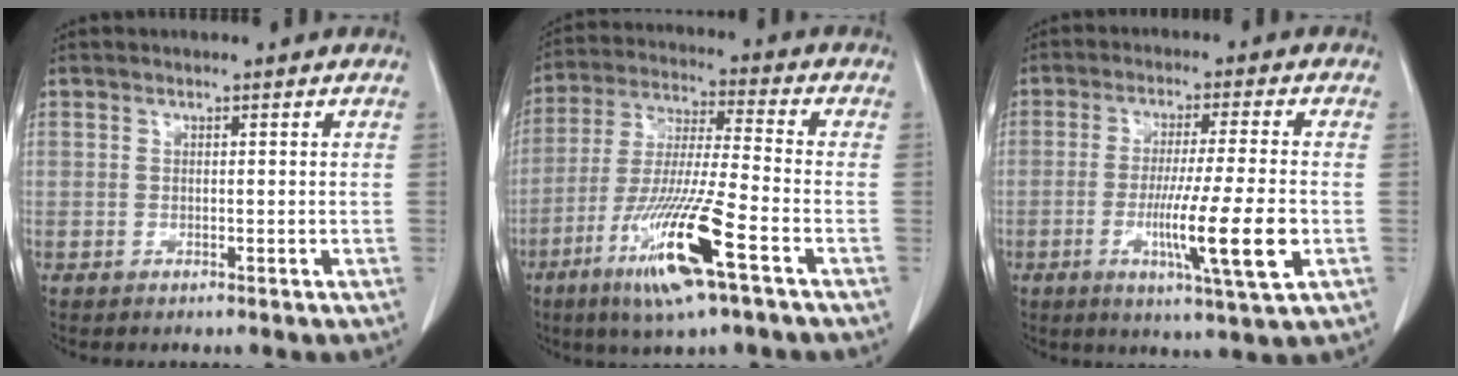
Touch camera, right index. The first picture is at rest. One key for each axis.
{"total": 14.9, "fx": -7.2, "fy": 0.4, "fz": 13.1, "tx": -0.267, "ty": -0.028, "tz": -0.131}
{"total": 11.1, "fx": -3.0, "fy": -0.6, "fz": 10.7, "tx": -0.183, "ty": -0.025, "tz": -0.053}